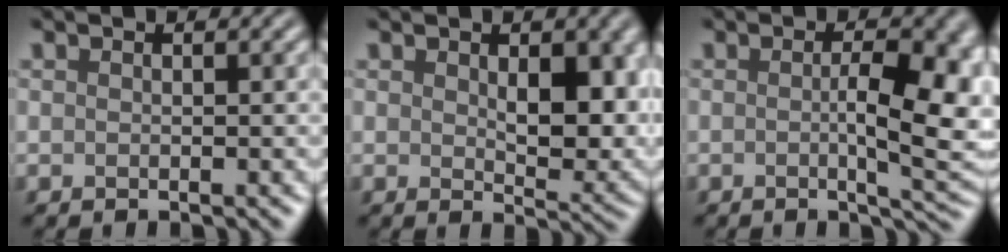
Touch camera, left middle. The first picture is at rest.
{"total": 6.1, "force": [1.0, 3.2, 5.1], "torque": [-0.071, -0.011, 0.027]}
{"total": 7.0, "force": [-0.2, 2.0, 6.7], "torque": [-0.089, -0.006, 0.000]}